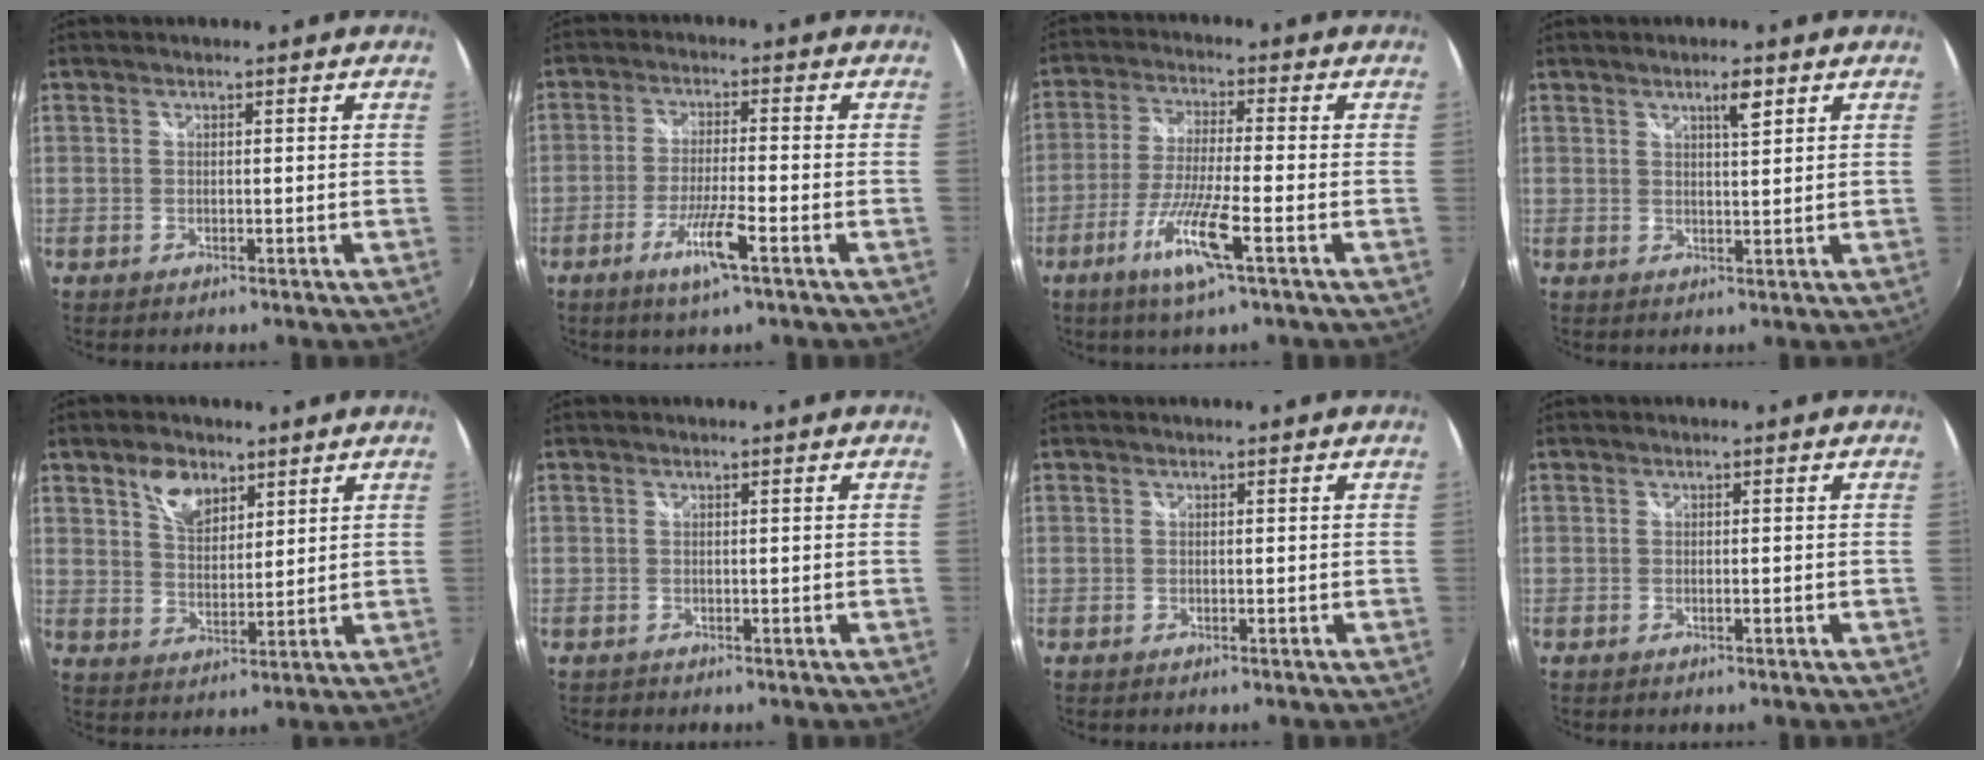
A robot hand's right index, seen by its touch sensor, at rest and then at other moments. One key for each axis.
{"total": 7.0, "fx": -3.7, "fy": 0.0, "fz": 6.0, "tx": -0.119, "ty": -0.012, "tz": -0.071}
{"total": 9.9, "fx": -4.7, "fy": 0.2, "fz": 8.7, "tx": -0.180, "ty": -0.013, "tz": -0.091}
{"total": 3.1, "fx": 1.9, "fy": 0.6, "fz": 2.4, "tx": -0.037, "ty": 0.004, "tz": 0.031}
{"total": 6.8, "fx": 4.2, "fy": 3.8, "fz": 3.7, "tx": -0.061, "ty": 0.008, "tz": 0.076}
{"total": 0.0}
{"total": 0.0}
{"total": 0.9, "fx": -0.4, "fy": 0.0, "fz": 0.7, "tx": -0.010, "ty": 0.002, "tz": -0.008}